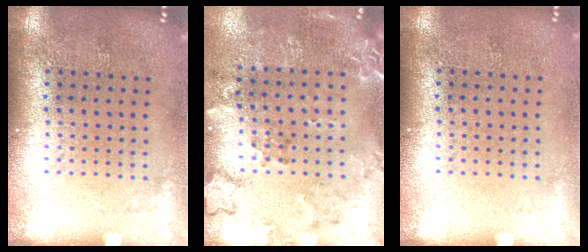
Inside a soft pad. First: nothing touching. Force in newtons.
{"total": 1.9, "press": 1.6, "slide": 1.1}
{"total": 0.0}